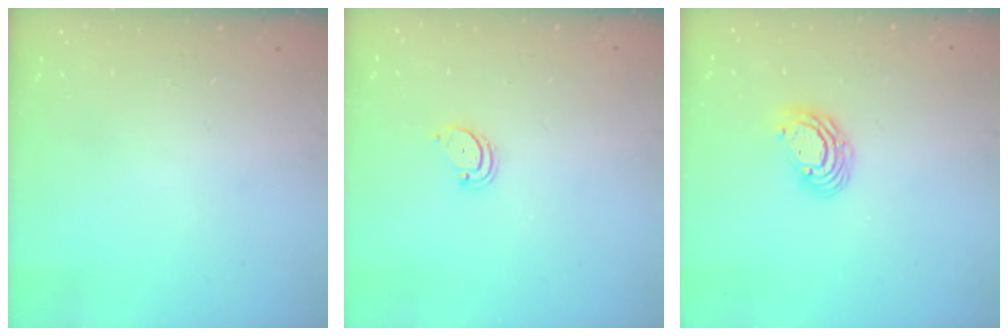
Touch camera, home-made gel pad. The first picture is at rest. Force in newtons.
{"total": 1.9, "press": 1.9, "slide": 0.2}
{"total": 6.1, "press": 6.1, "slide": 0.3}